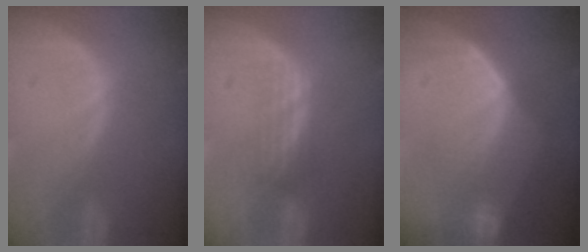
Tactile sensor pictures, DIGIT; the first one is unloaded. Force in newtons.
{"total": 2.2, "press": 2.2, "slide": 0.4}
{"total": 7.3, "press": 7.0, "slide": 2.0}